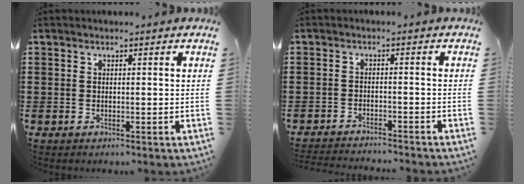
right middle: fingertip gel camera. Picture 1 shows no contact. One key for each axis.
{"total": 2.5, "fx": -2.5, "fy": 0.0, "fz": -0.1, "tx": -0.004, "ty": 0.001, "tz": -0.054}